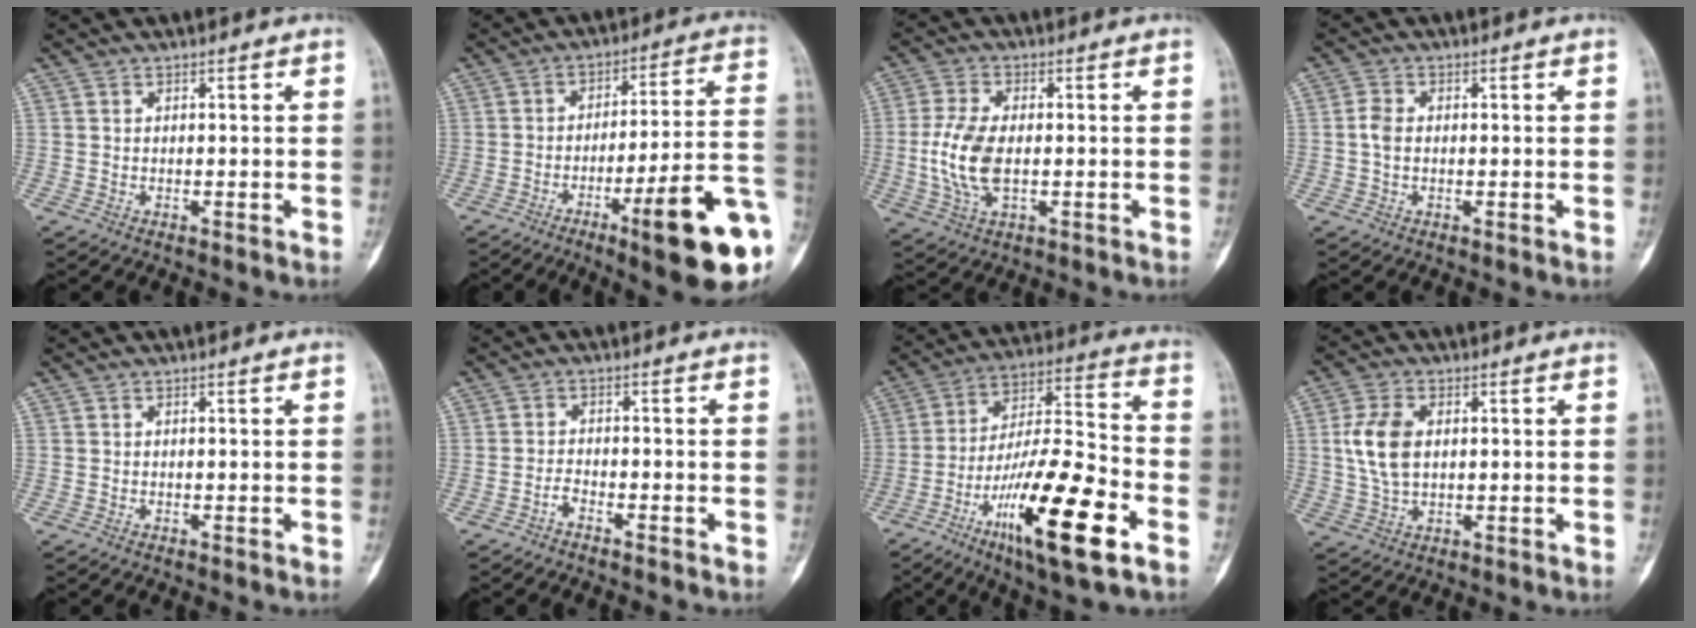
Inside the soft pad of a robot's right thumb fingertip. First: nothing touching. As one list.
[{"total": 20.1, "force": [-7.8, 3.0, 18.2], "torque": [-0.201, 0.033, -0.107]}, {"total": 9.5, "force": [-0.8, 4.9, 8.2], "torque": [-0.178, -0.001, -0.016]}, {"total": 2.9, "force": [-0.1, 2.0, 2.1], "torque": [-0.042, 0.005, -0.007]}, {"total": 0.0}, {"total": 2.0, "force": [-1.7, 0.4, 0.9], "torque": [-0.023, 0.017, -0.033]}, {"total": 22.6, "force": [-10.3, 5.2, 19.5], "torque": [-0.365, 0.044, -0.173]}, {"total": 8.2, "force": [1.1, 5.2, 6.3], "torque": [-0.129, 0.004, 0.025]}]